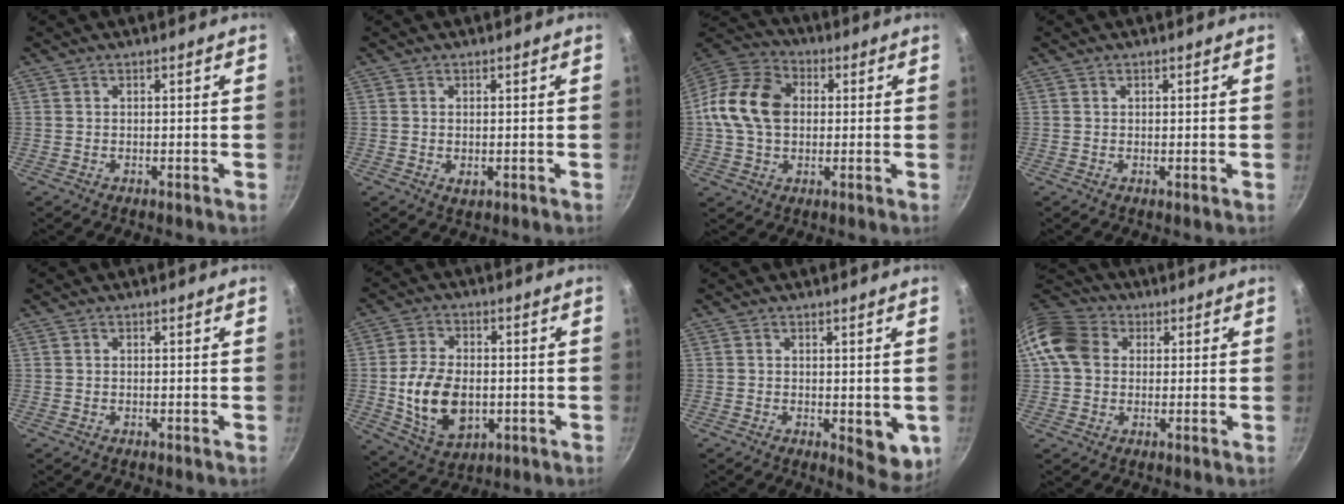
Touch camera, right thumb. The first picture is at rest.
{"total": 1.7, "force": [-0.2, 1.0, 1.4], "torque": [-0.021, -0.004, -0.001]}
{"total": 15.1, "force": [1.2, 11.2, 10.0], "torque": [-0.167, 0.024, 0.005]}
{"total": 0.0}
{"total": 0.0}
{"total": 13.4, "force": [-1.6, 8.8, 10.0], "torque": [-0.170, 0.002, -0.018]}
{"total": 6.1, "force": [-0.6, 3.3, 5.1], "torque": [-0.051, -0.008, -0.002]}
{"total": 11.3, "force": [2.1, 9.2, 6.2], "torque": [-0.101, 0.020, 0.022]}